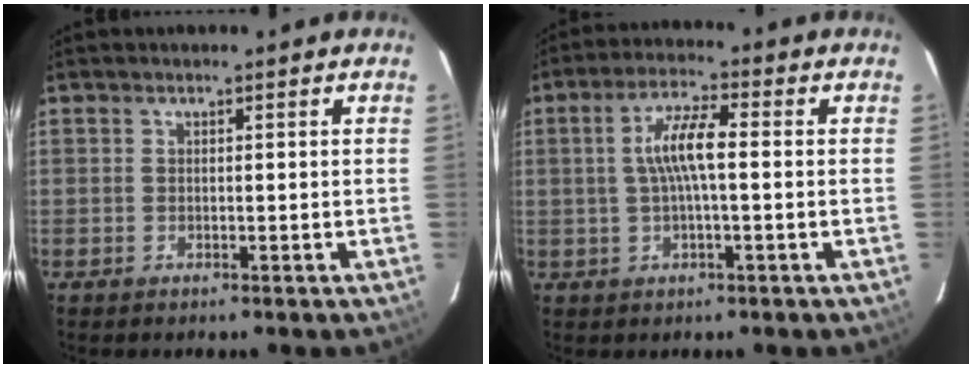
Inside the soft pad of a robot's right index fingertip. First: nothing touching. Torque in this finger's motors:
{"motor_torque": [0.55, -0.11, 0.32, 0.09]}